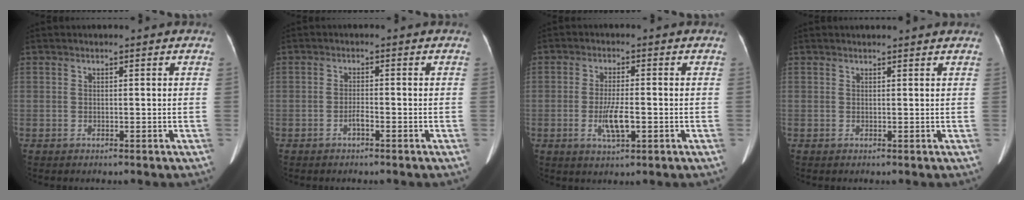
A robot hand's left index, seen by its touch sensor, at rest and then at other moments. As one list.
[{"total": 1.3, "force": [-0.9, 0.2, 1.0], "torque": [-0.020, 0.001, -0.015]}, {"total": 4.8, "force": [-1.3, 1.0, 4.6], "torque": [-0.093, -0.006, -0.021]}, {"total": 3.1, "force": [3.0, 0.0, 0.8], "torque": [-0.011, 0.016, 0.034]}]